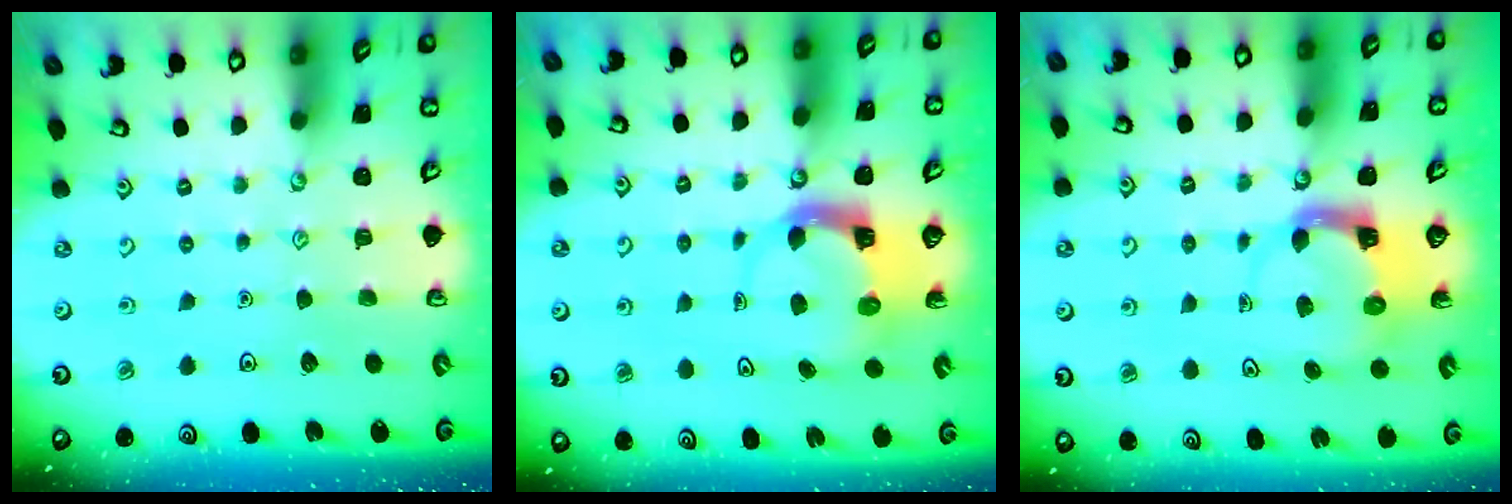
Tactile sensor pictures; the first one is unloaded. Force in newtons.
{"total": 5.0, "press": 4.9, "slide": 0.9}
{"total": 3.9, "press": 3.9, "slide": 0.4}